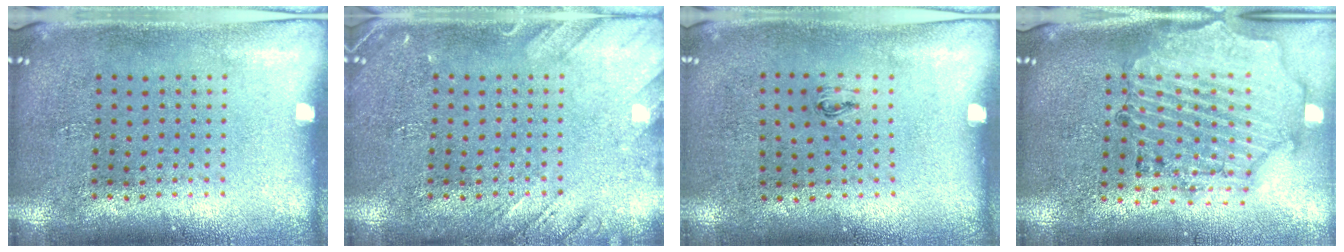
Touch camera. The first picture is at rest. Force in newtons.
{"total": 2.1, "press": 2.1, "slide": 0.2}
{"total": 0.6, "press": 0.2, "slide": 0.5}
{"total": 1.8, "press": 1.8, "slide": 0.3}